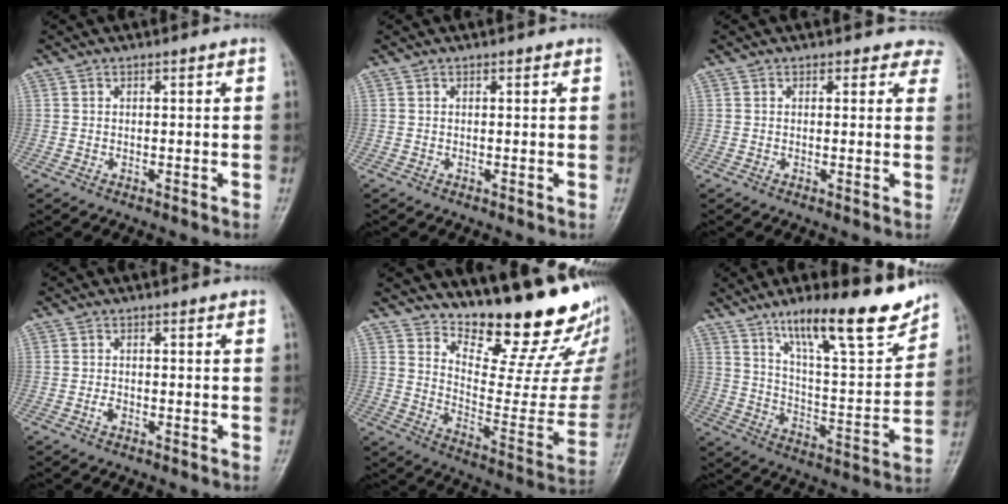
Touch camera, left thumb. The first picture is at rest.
{"total": 0.0}
{"total": 4.1, "force": [3.5, 2.3, -0.1], "torque": [0.043, -0.013, 0.012]}
{"total": 1.2, "force": [-0.6, 0.8, 0.8], "torque": [-0.013, 0.001, -0.012]}
{"total": 20.8, "force": [17.5, 5.9, 9.7], "torque": [-0.089, -0.147, 0.246]}
{"total": 19.2, "force": [13.3, 4.5, 13.1], "torque": [-0.169, -0.074, 0.218]}